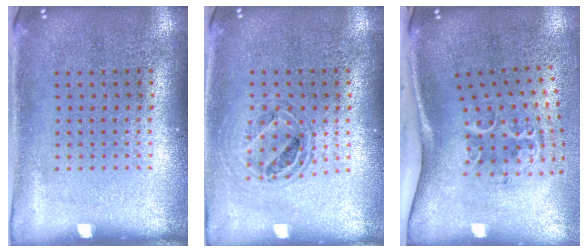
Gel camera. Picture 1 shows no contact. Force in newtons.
{"total": 0.8, "press": 0.8, "slide": 0.0}
{"total": 2.1, "press": 1.3, "slide": 1.6}